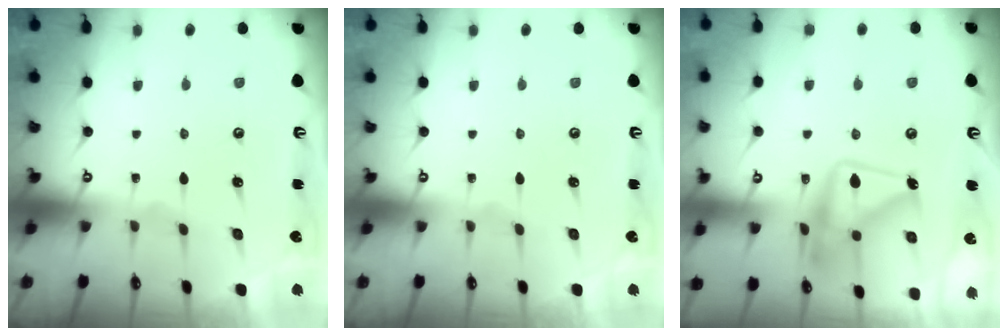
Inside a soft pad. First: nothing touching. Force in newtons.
{"total": 0.0}
{"total": 16.3, "press": 16.3, "slide": 1.1}